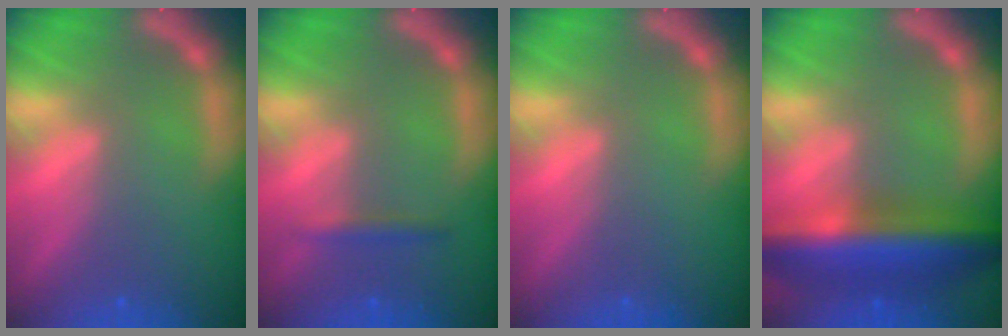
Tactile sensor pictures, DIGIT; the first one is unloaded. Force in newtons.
{"total": 1.4}
{"total": 0.0}
{"total": 9.5}